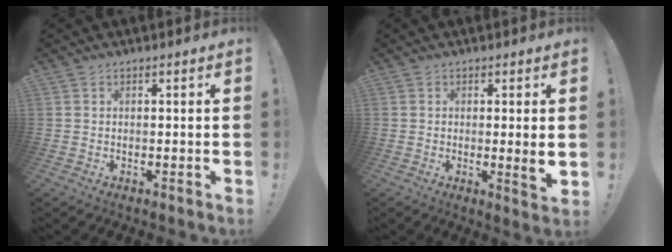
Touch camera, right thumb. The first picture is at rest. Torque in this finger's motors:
{"motor_torque": [-0.46, 0.24, 0.22, 0.30, 0.12]}